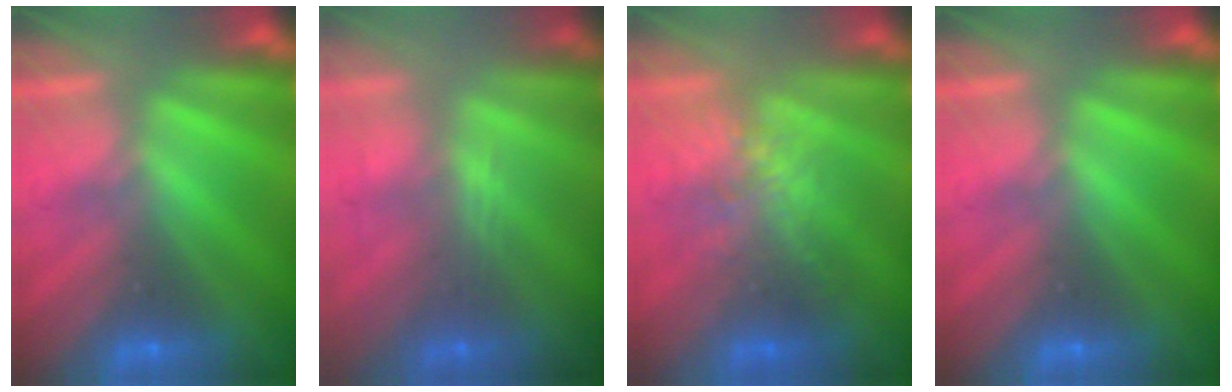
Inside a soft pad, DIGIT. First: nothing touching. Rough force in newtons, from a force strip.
{"total": 2.7}
{"total": 2.5}
{"total": 0.0}